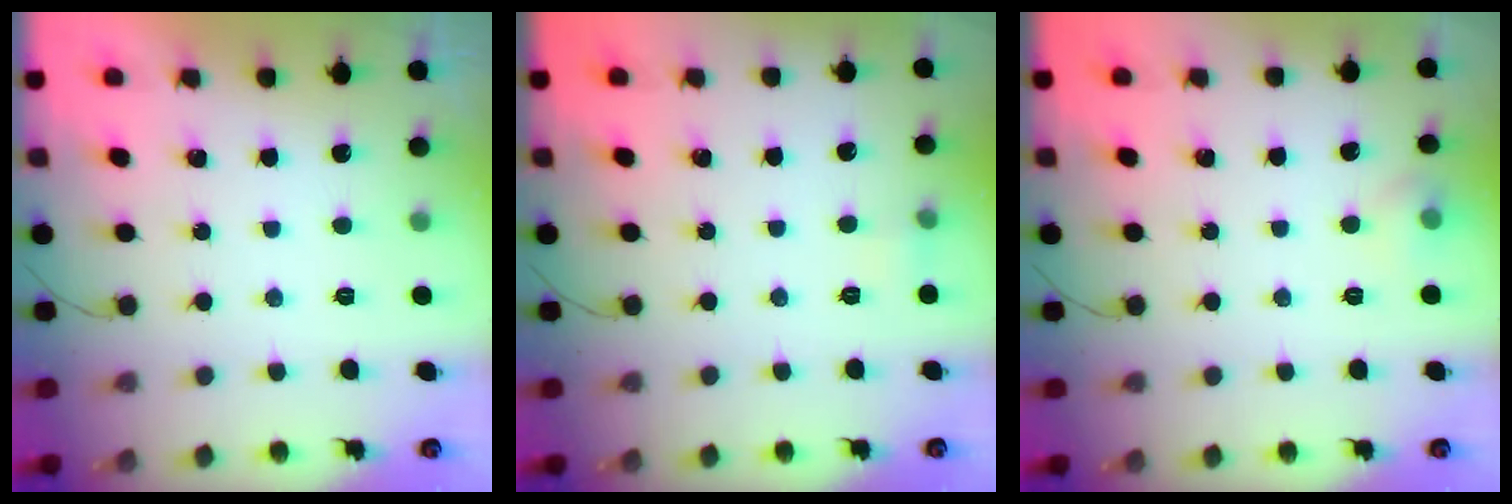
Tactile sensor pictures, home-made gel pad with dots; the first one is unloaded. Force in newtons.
{"total": 3.7, "press": 3.3, "slide": 1.5}
{"total": 5.3, "press": 5.0, "slide": 1.8}